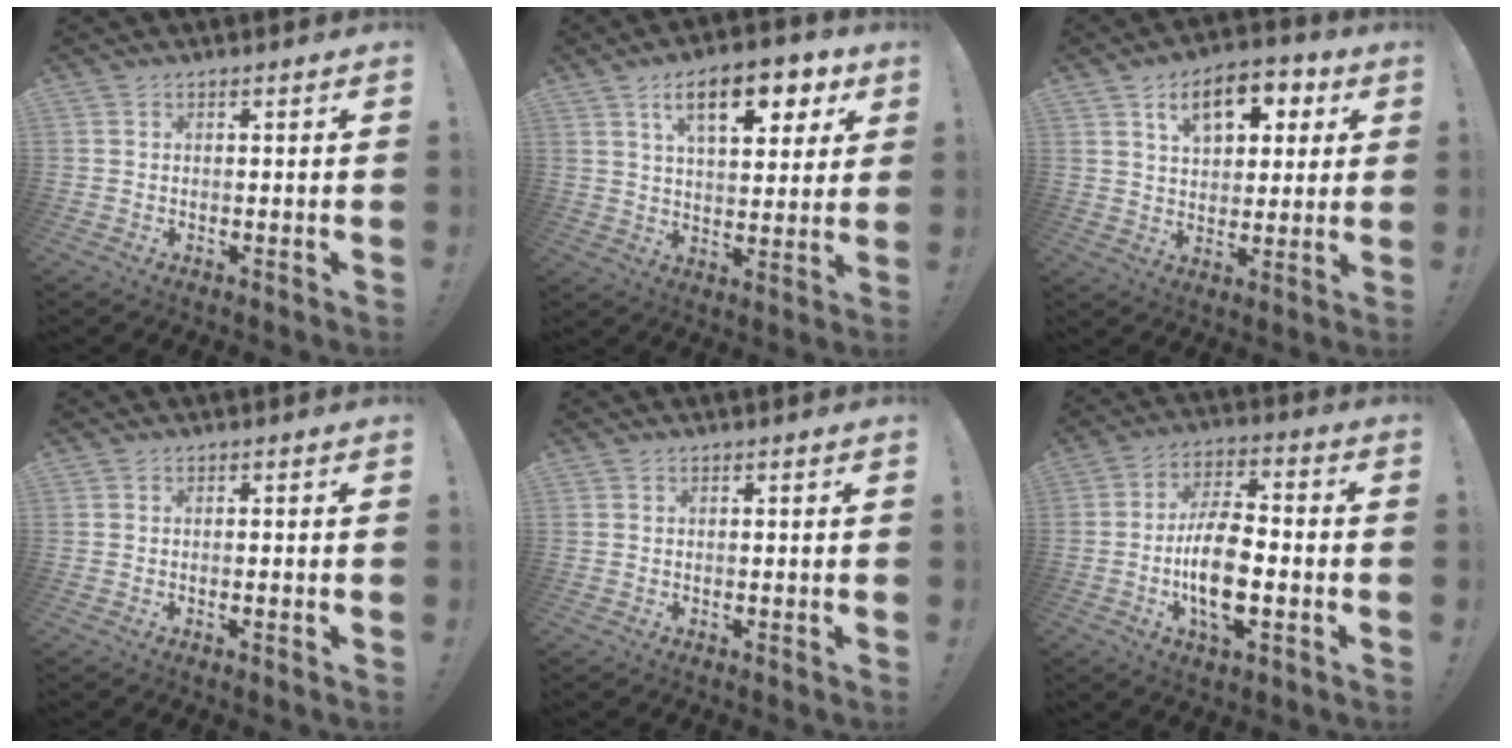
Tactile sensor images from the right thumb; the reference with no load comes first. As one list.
[{"total": 15.1, "force": [7.3, 6.7, 11.4], "torque": [-0.156, -0.027, 0.116]}, {"total": 13.3, "force": [5.7, 8.3, 8.7], "torque": [-0.119, -0.017, 0.097]}, {"total": 0.9, "force": [-0.4, -0.2, 0.7], "torque": [-0.018, 0.001, -0.006]}, {"total": 0.0}, {"total": 13.8, "force": [-3.2, 6.4, 11.8], "torque": [-0.235, 0.007, -0.059]}]